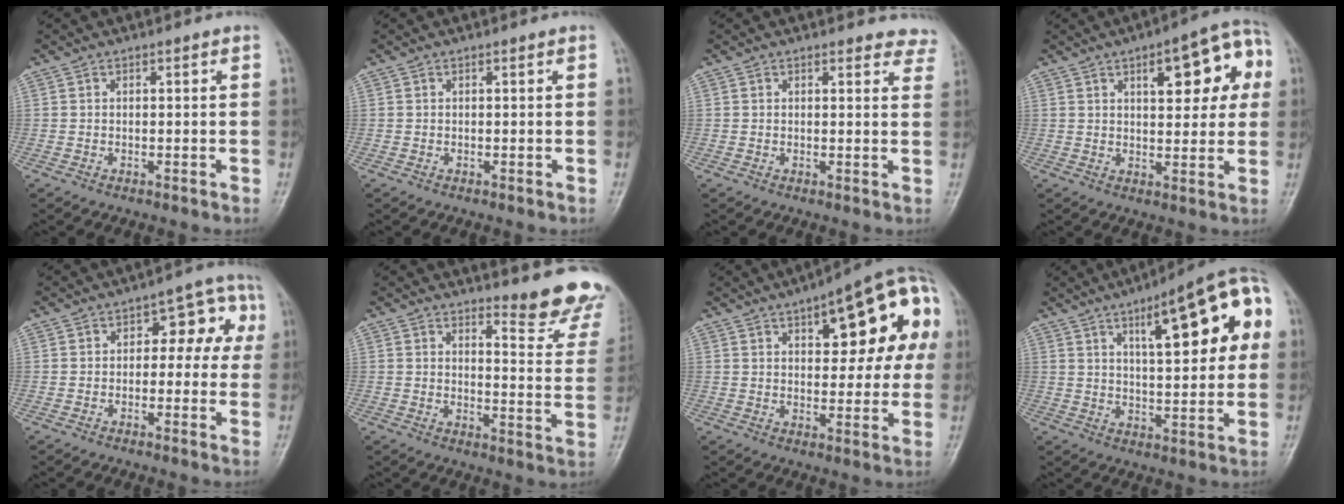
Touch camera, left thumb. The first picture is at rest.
{"total": 0.0}
{"total": 5.3, "force": [4.9, 1.9, 0.4], "torque": [0.038, -0.022, 0.027]}
{"total": 13.5, "force": [4.4, 5.7, 11.5], "torque": [-0.108, 0.013, 0.051]}
{"total": 8.2, "force": [1.0, 5.1, 6.4], "torque": [-0.031, 0.031, 0.003]}
{"total": 11.9, "force": [11.1, 2.0, 3.7], "torque": [-0.015, -0.126, 0.115]}
{"total": 20.7, "force": [6.5, 8.2, 17.8], "torque": [-0.205, 0.015, 0.077]}
{"total": 18.4, "force": [6.2, 5.7, 16.4], "torque": [-0.194, 0.001, 0.081]}